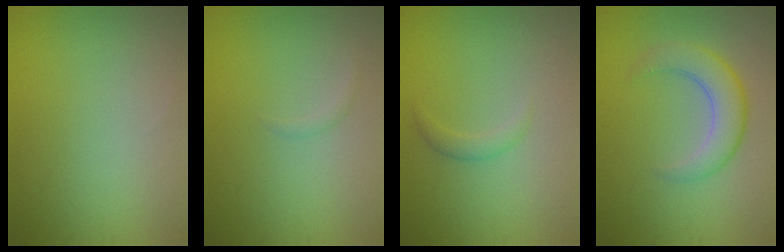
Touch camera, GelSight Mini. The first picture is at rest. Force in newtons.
{"total": 0.6, "press": 0.6, "slide": 0.1}
{"total": 1.2, "press": 1.1, "slide": 0.2}
{"total": 4.3, "press": 4.3, "slide": 0.3}